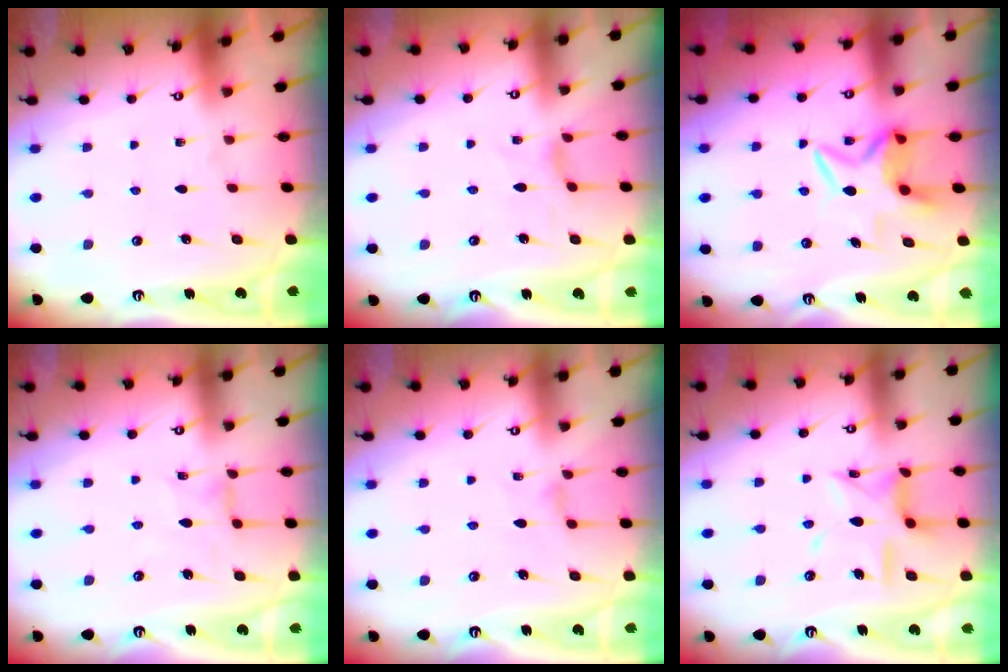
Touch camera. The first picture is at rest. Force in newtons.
{"total": 2.3, "press": 2.3, "slide": 0.4}
{"total": 8.0, "press": 8.0, "slide": 0.6}
{"total": 0.7, "press": 0.7, "slide": 0.0}
{"total": 2.3, "press": 2.2, "slide": 0.5}
{"total": 14.0, "press": 13.9, "slide": 1.2}